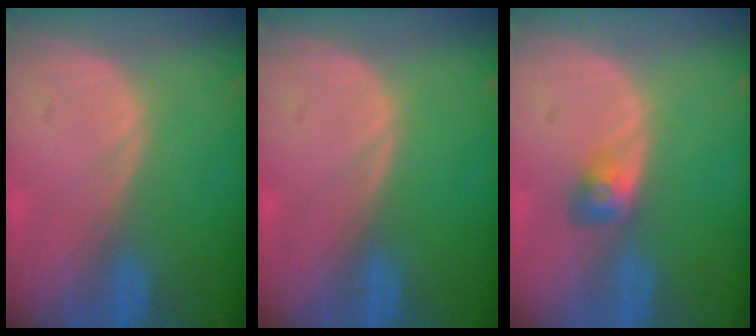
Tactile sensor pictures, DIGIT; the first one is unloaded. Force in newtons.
{"total": 0.0}
{"total": 3.0, "press": 2.5, "slide": 1.5}